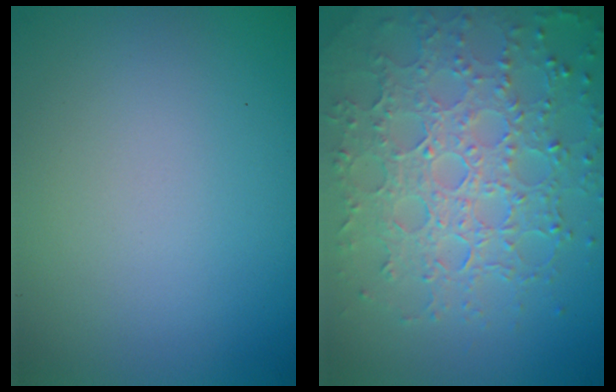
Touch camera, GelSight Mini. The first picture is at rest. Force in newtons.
{"total": 7.9, "press": 5.7, "slide": 5.4}